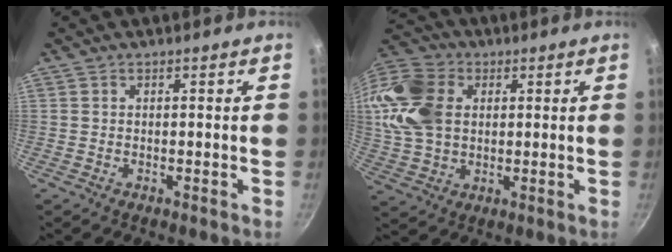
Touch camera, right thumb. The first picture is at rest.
{"total": 20.1, "force": [4.0, 14.8, 12.9], "torque": [-0.275, 0.019, 0.071]}